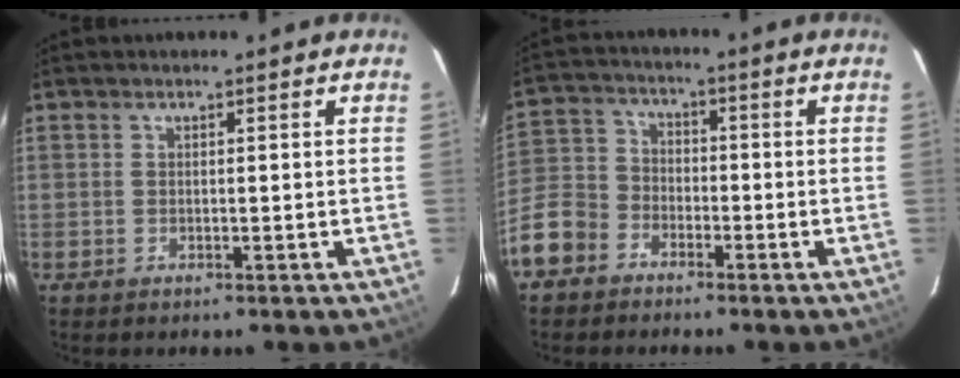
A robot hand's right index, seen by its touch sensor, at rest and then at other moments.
{"total": 11.2, "force": [-6.2, 8.5, 3.7], "torque": [-0.100, 0.030, -0.125]}